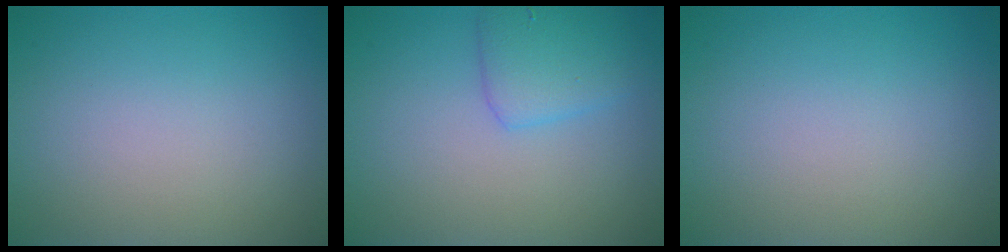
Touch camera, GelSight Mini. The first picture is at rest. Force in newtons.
{"total": 2.8, "press": 2.8, "slide": 0.1}
{"total": 0.0}